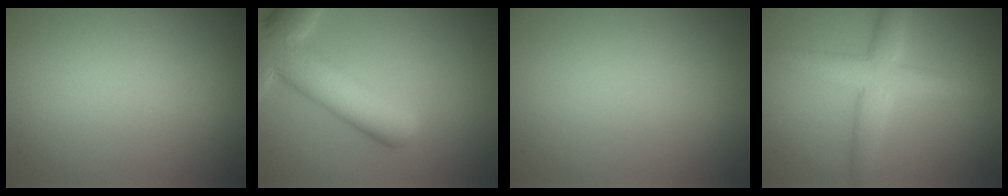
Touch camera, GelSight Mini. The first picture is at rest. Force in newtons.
{"total": 8.2, "press": 8.2, "slide": 0.7}
{"total": 0.0}
{"total": 4.1, "press": 4.1, "slide": 0.1}